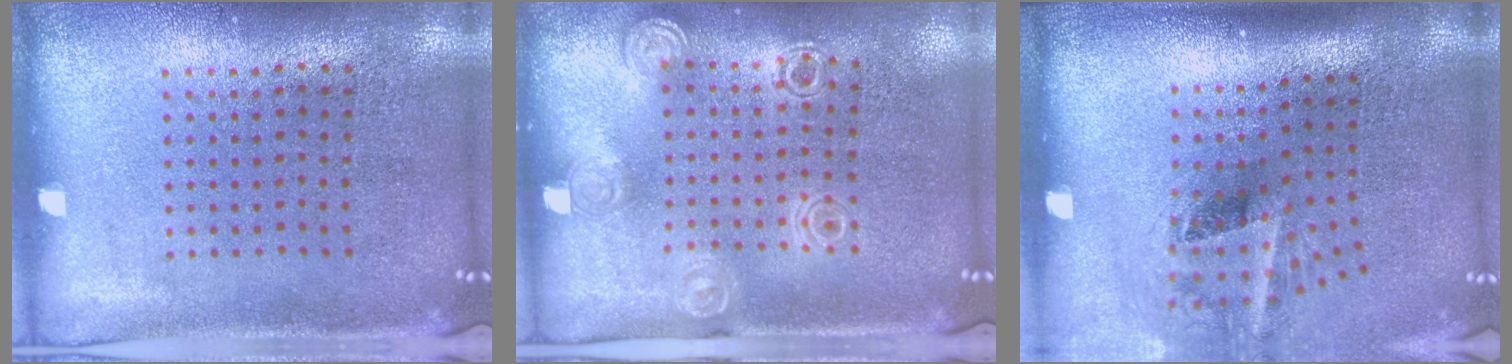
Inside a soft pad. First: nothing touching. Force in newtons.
{"total": 1.3, "press": 1.2, "slide": 0.3}
{"total": 2.0, "press": 1.2, "slide": 1.6}